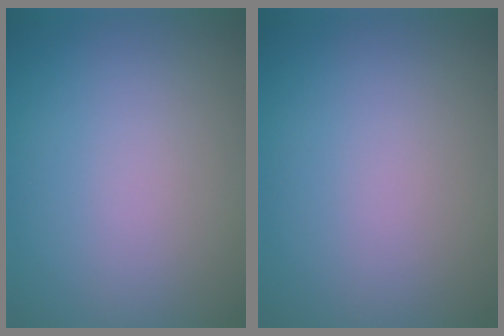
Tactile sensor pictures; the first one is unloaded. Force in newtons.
{"total": 0.0}